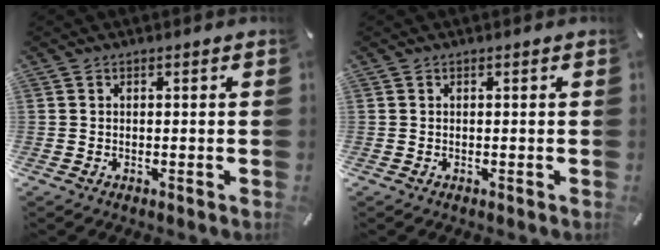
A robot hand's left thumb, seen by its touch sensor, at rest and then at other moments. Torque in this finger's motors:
{"motor_torque": [0.00, 0.00, 0.00, 0.00, 0.00]}